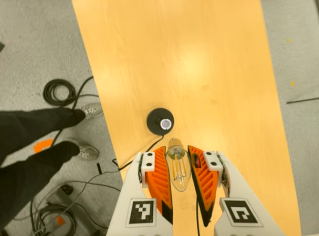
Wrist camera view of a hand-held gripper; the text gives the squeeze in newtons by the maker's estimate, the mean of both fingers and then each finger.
{"total": 16.4, "left": 16.4, "right": 16.5}